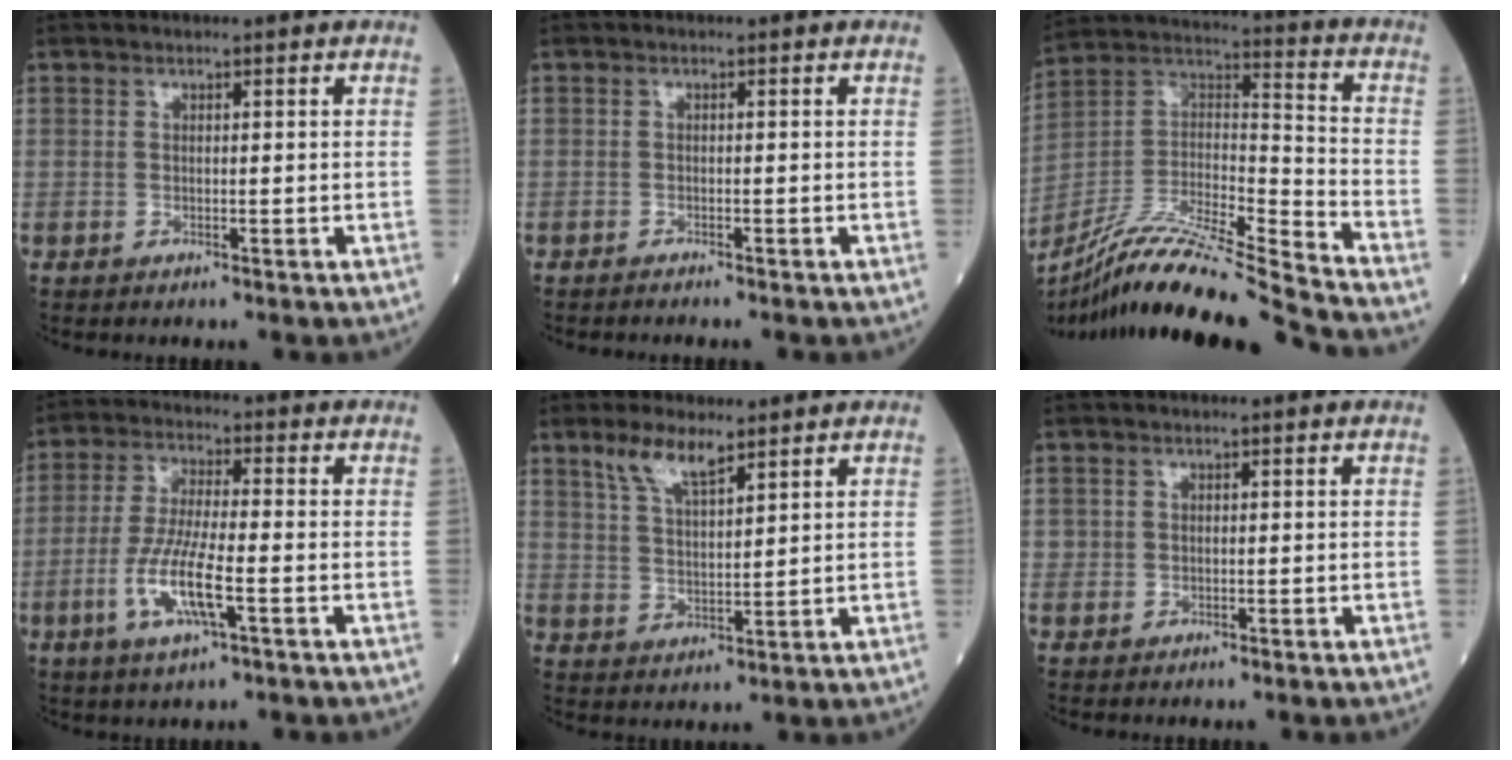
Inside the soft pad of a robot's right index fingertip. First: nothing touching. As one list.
[{"total": 1.3, "force": [-1.2, 0.0, 0.5], "torque": [-0.009, 0.000, -0.013]}, {"total": 22.5, "force": [-19.8, -0.9, 10.7], "torque": [-0.224, -0.016, -0.354]}, {"total": 9.3, "force": [-3.1, 1.2, 8.7], "torque": [-0.180, -0.010, -0.059]}, {"total": 6.2, "force": [4.4, 1.3, 4.1], "torque": [-0.090, 0.005, 0.090]}, {"total": 0.6, "force": [0.1, 0.6, 0.1], "torque": [0.003, 0.004, 0.003]}]